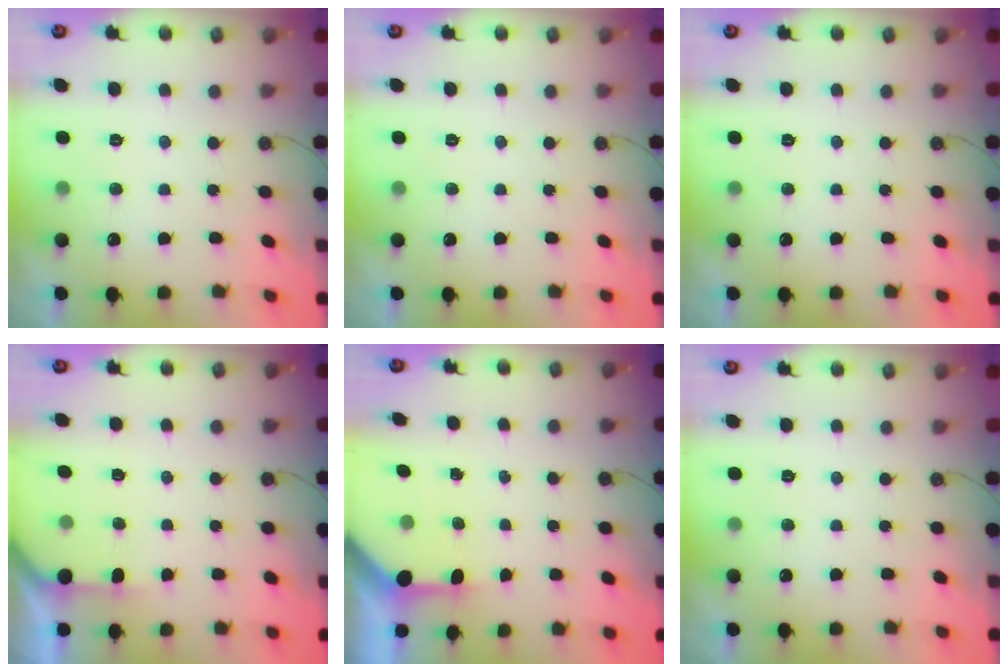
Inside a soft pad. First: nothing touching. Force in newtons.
{"total": 0.0}
{"total": 0.0}
{"total": 2.5, "press": 2.5, "slide": 0.2}
{"total": 3.1, "press": 3.1, "slide": 0.2}
{"total": 0.0}